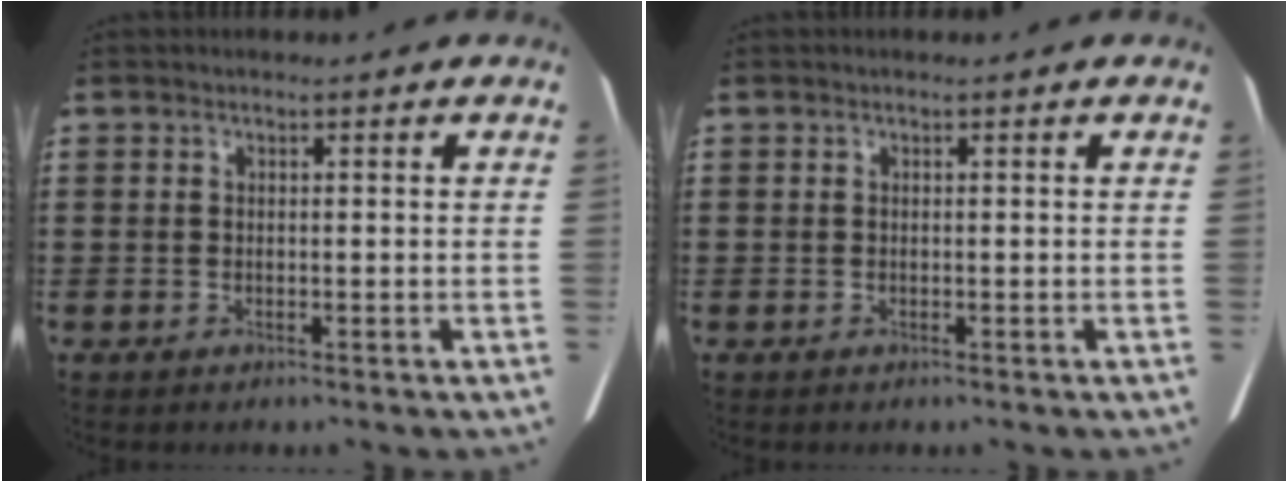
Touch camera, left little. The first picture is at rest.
{"total": 0.0}